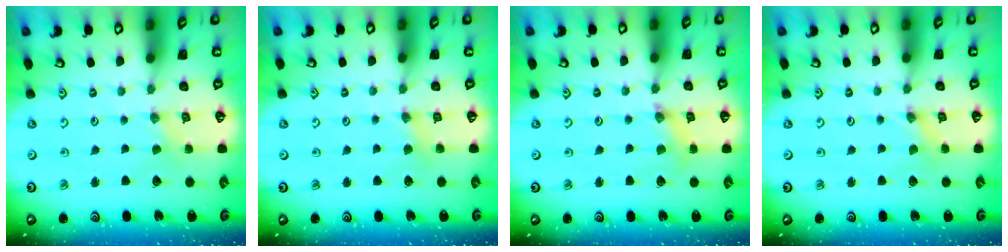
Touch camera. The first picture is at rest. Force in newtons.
{"total": 2.8, "press": 2.8, "slide": 0.5}
{"total": 2.4, "press": 2.3, "slide": 0.4}
{"total": 0.0}